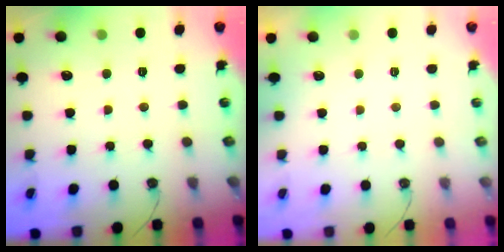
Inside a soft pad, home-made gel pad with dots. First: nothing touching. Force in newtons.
{"total": 0.0}